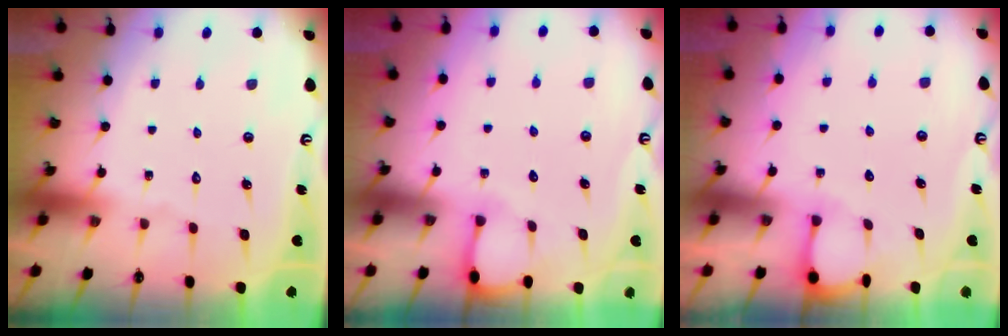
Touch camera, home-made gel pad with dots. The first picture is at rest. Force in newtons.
{"total": 2.0, "press": 2.0, "slide": 0.3}
{"total": 2.1, "press": 2.1, "slide": 0.2}